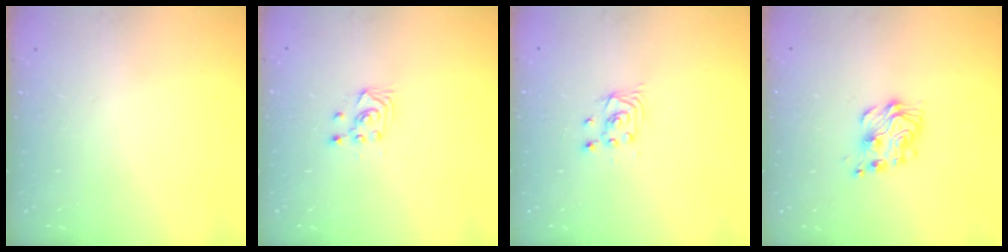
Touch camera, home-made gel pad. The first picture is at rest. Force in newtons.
{"total": 2.6, "press": 2.6, "slide": 0.3}
{"total": 2.2, "press": 2.2, "slide": 0.3}
{"total": 8.1, "press": 8.1, "slide": 0.4}